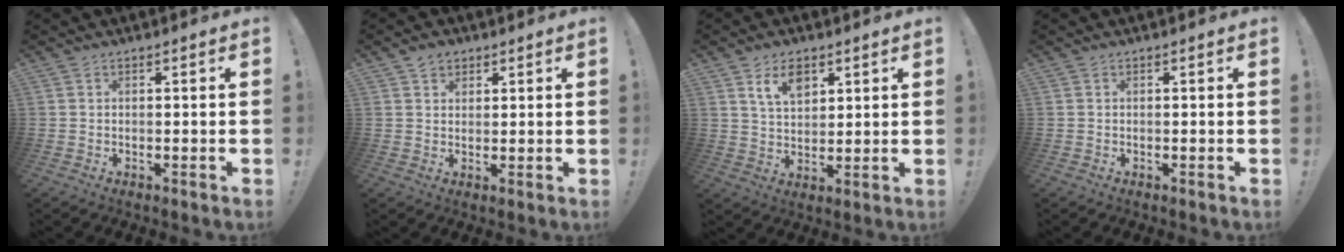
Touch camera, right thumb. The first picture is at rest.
{"total": 4.0, "force": [2.5, 3.1, 0.7], "torque": [-0.003, -0.012, 0.044]}
{"total": 7.8, "force": [4.5, 4.5, 4.5], "torque": [-0.079, -0.012, 0.084]}
{"total": 0.0}